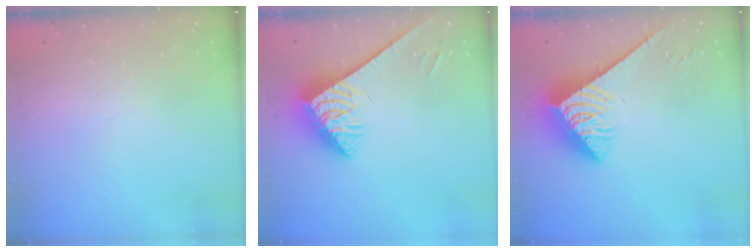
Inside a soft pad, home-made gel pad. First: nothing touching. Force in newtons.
{"total": 3.8, "press": 3.7, "slide": 0.6}
{"total": 4.4, "press": 4.4, "slide": 0.7}